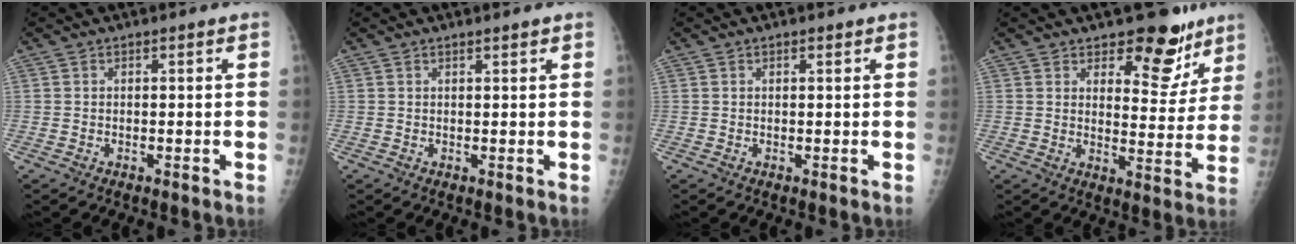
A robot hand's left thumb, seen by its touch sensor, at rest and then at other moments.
{"total": 0.9, "force": [0.7, 0.1, 0.5], "torque": [-0.006, -0.004, 0.012]}
{"total": 0.6, "force": [0.4, 0.2, 0.4], "torque": [-0.007, -0.002, 0.006]}
{"total": 10.9, "force": [8.1, 5.2, 5.0], "torque": [-0.018, -0.056, 0.114]}